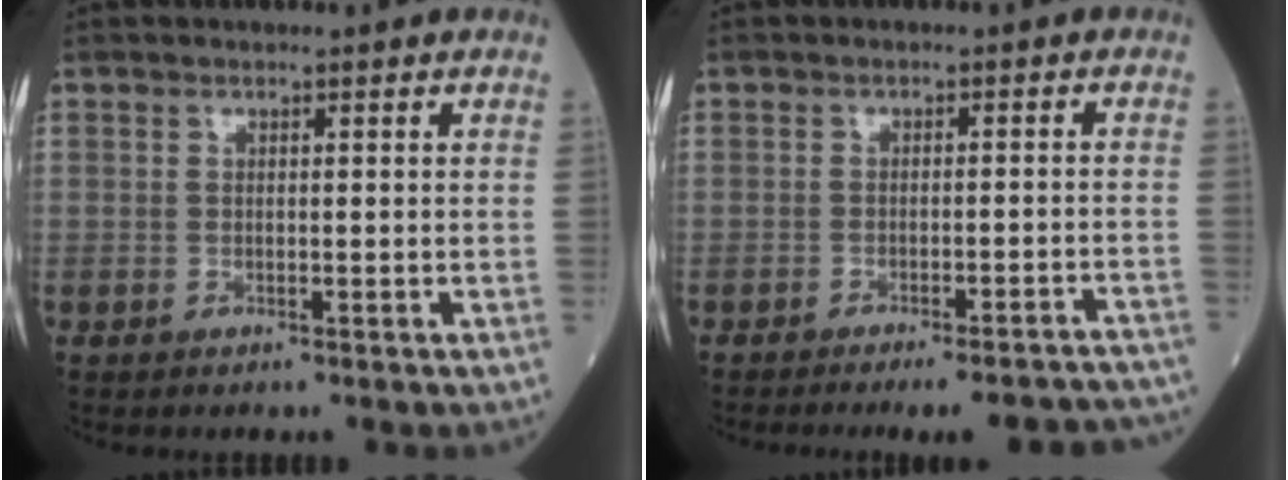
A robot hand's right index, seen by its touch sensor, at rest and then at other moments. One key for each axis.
{"total": 12.5, "fx": -11.7, "fy": 1.1, "fz": 4.2, "tx": -0.029, "ty": 0.007, "tz": -0.128}